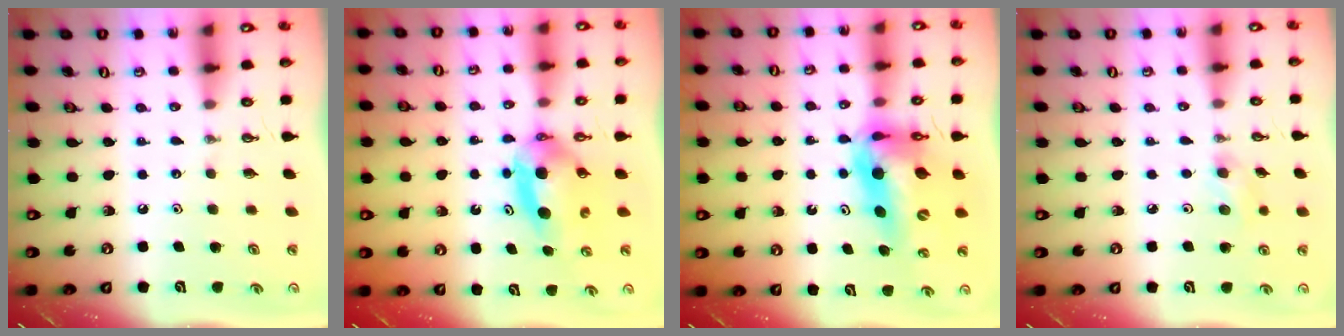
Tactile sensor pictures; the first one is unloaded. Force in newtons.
{"total": 6.6, "press": 5.6, "slide": 3.5}
{"total": 15.5, "press": 15.0, "slide": 4.0}
{"total": 6.8, "press": 5.6, "slide": 3.8}